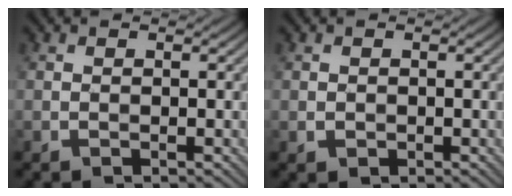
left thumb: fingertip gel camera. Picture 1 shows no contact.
{"total": 0.8, "force": [-0.1, 0.7, 0.3], "torque": [-0.004, -0.006, -0.001]}